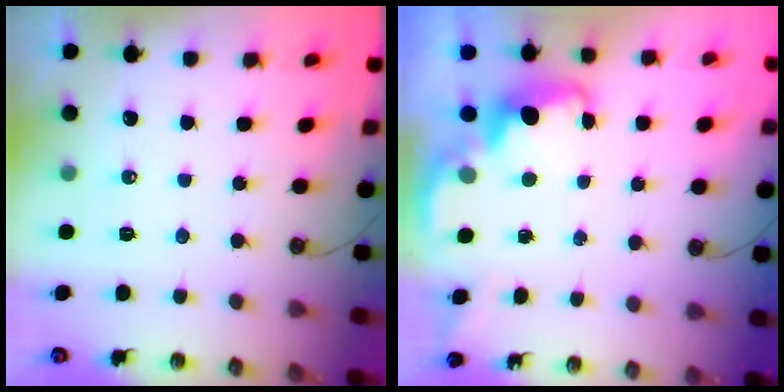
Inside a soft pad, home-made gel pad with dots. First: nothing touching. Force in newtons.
{"total": 2.1, "press": 2.1, "slide": 0.6}